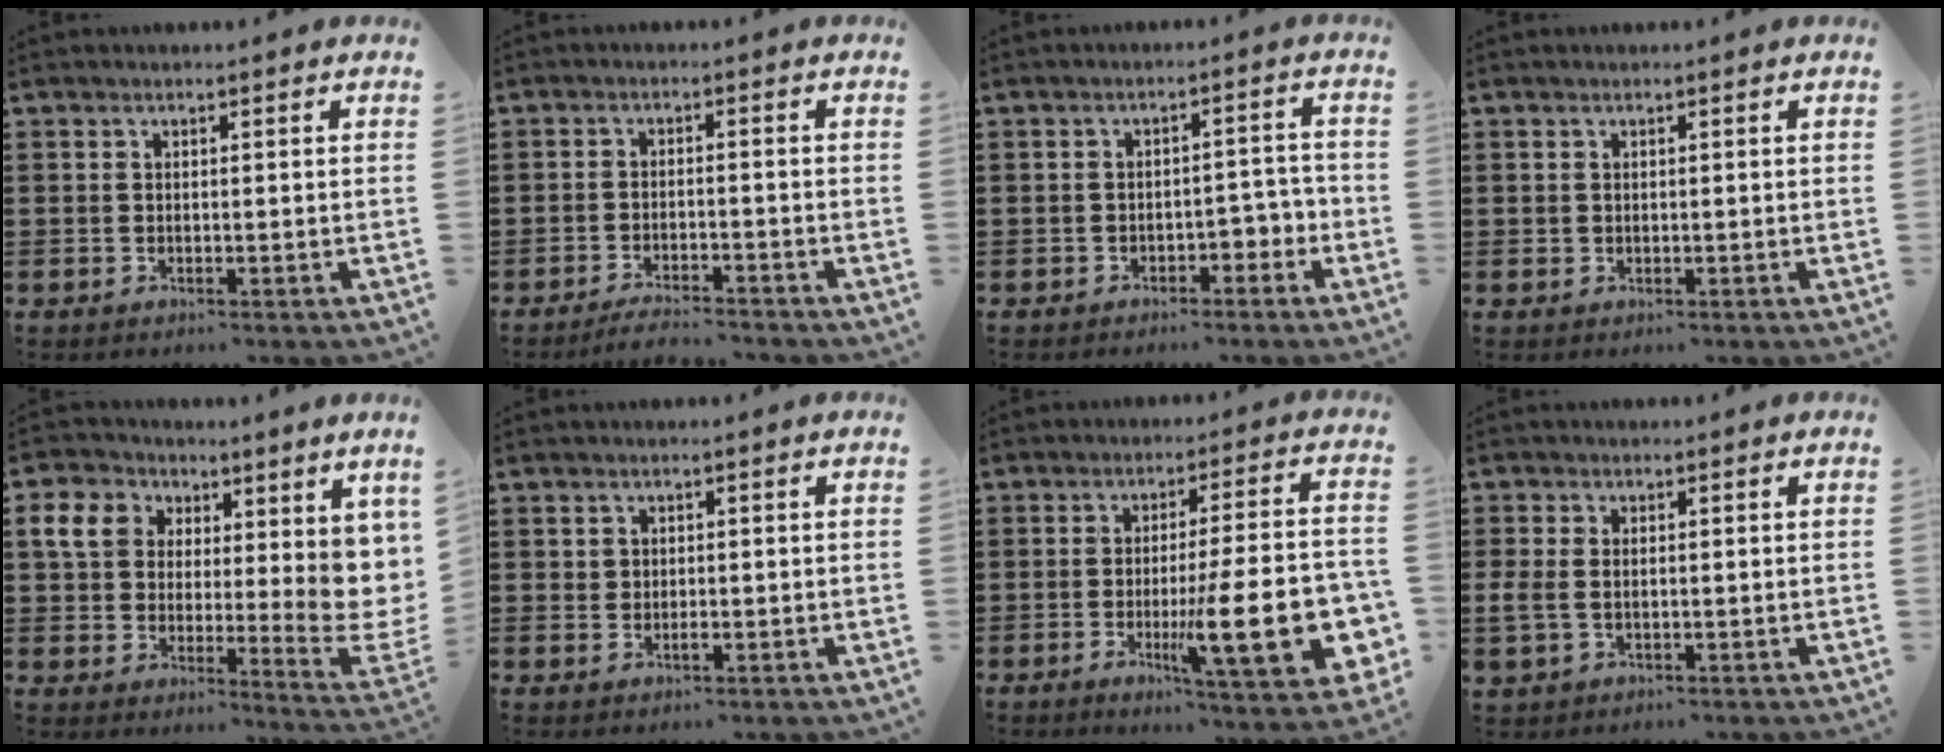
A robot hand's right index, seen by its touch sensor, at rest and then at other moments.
{"total": 2.8, "force": [-2.8, -0.1, 0.7], "torque": [-0.014, 0.001, -0.056]}
{"total": 3.3, "force": [-2.2, 1.7, 1.9], "torque": [-0.034, 0.008, -0.043]}
{"total": 0.5, "force": [0.2, 0.5, 0.1], "torque": [-0.002, 0.003, 0.003]}
{"total": 8.6, "force": [4.4, 6.1, 4.2], "torque": [-0.097, -0.017, 0.086]}
{"total": 0.9, "force": [0.0, 0.7, 0.5], "torque": [-0.013, 0.004, 0.000]}
{"total": 17.9, "force": [-4.3, 4.2, 16.9], "torque": [-0.253, -0.011, -0.055]}
{"total": 2.5, "force": [-0.2, 1.7, 1.8], "torque": [-0.061, -0.003, -0.011]}